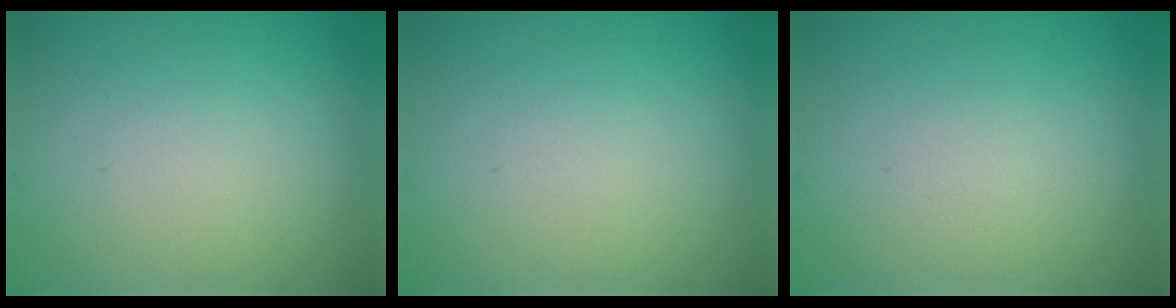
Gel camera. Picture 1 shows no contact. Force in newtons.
{"total": 0.0}
{"total": 0.0}